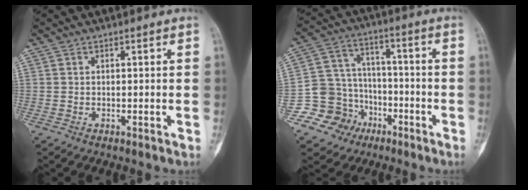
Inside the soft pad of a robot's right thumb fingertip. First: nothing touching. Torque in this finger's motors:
{"motor_torque": [0.66, -0.01, 0.10, -1.04, -0.02]}